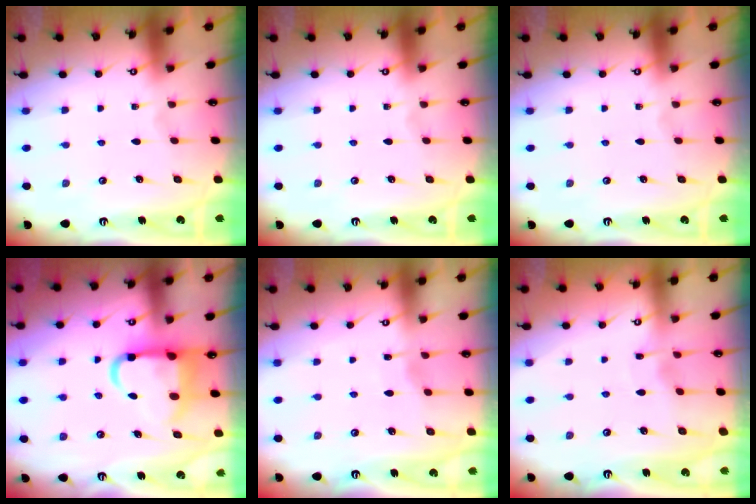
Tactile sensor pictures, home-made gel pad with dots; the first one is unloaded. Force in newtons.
{"total": 0.0}
{"total": 0.0}
{"total": 10.7, "press": 10.6, "slide": 1.4}
{"total": 2.6, "press": 2.6, "slide": 0.3}
{"total": 2.5, "press": 2.5, "slide": 0.3}